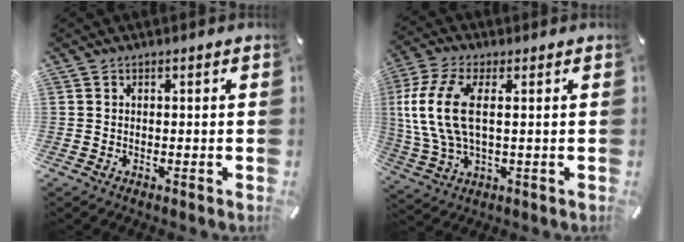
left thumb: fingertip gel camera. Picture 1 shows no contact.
{"total": 12.4, "force": [1.8, 5.9, 10.8], "torque": [-0.242, -0.009, 0.033]}